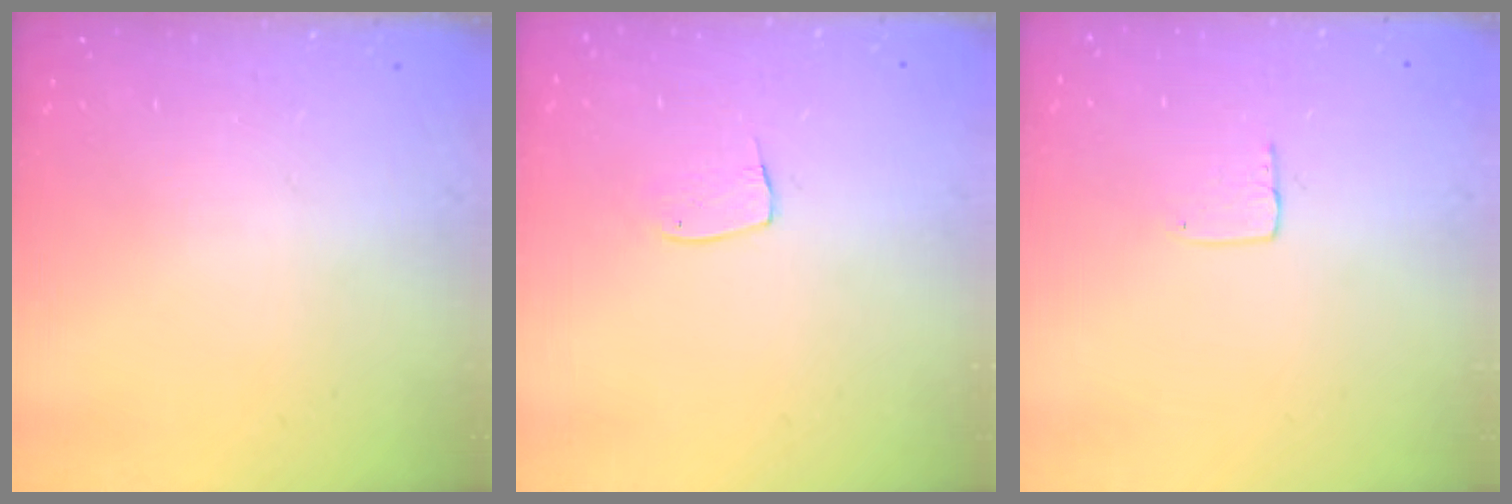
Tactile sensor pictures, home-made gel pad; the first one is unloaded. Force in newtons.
{"total": 5.2, "press": 5.2, "slide": 0.3}
{"total": 3.6, "press": 3.6, "slide": 0.2}